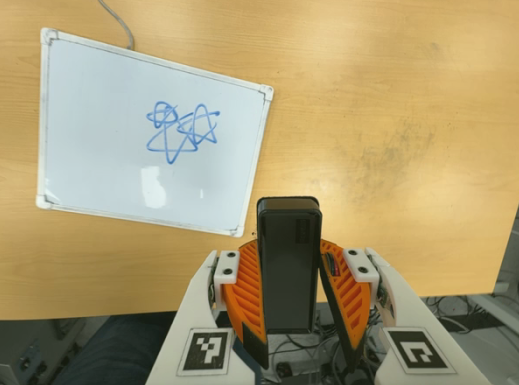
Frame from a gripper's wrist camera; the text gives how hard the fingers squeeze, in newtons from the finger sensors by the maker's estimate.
{"total": 5.6, "left": 4.9, "right": 6.3}